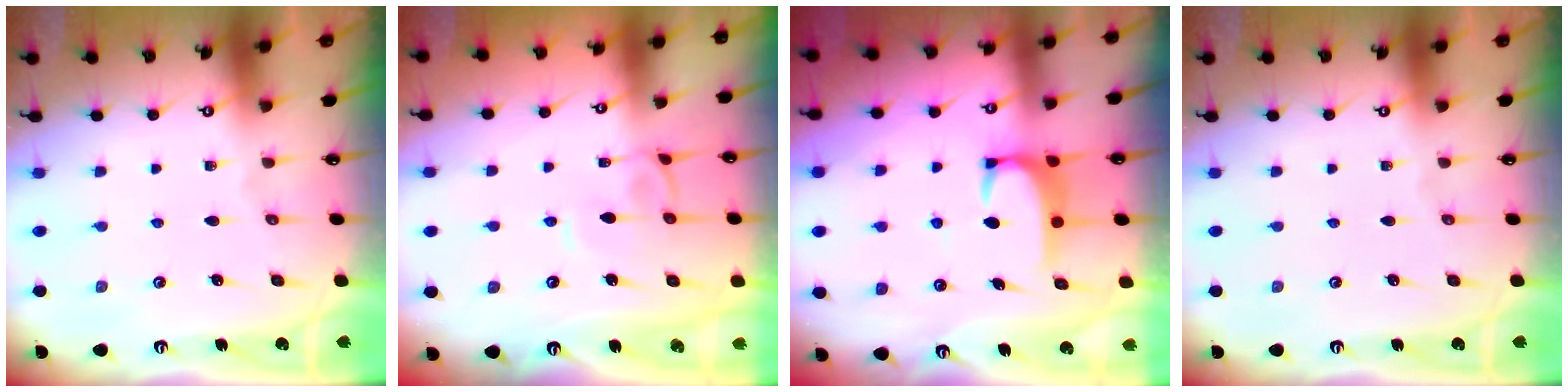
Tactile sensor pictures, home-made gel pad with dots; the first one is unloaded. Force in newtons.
{"total": 2.1, "press": 2.0, "slide": 0.4}
{"total": 2.9, "press": 2.9, "slide": 0.3}
{"total": 0.0}